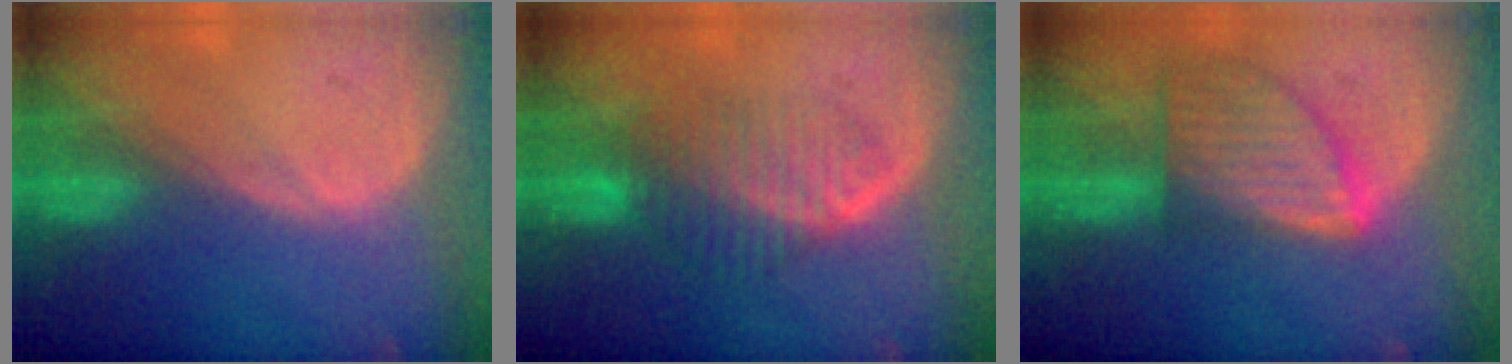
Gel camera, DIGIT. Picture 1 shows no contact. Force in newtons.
{"total": 7.0, "press": 6.5, "slide": 2.5}
{"total": 8.3, "press": 7.5, "slide": 3.6}